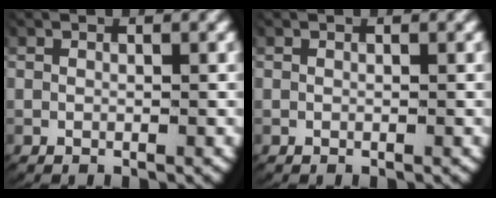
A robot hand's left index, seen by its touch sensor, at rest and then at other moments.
{"total": 0.0}